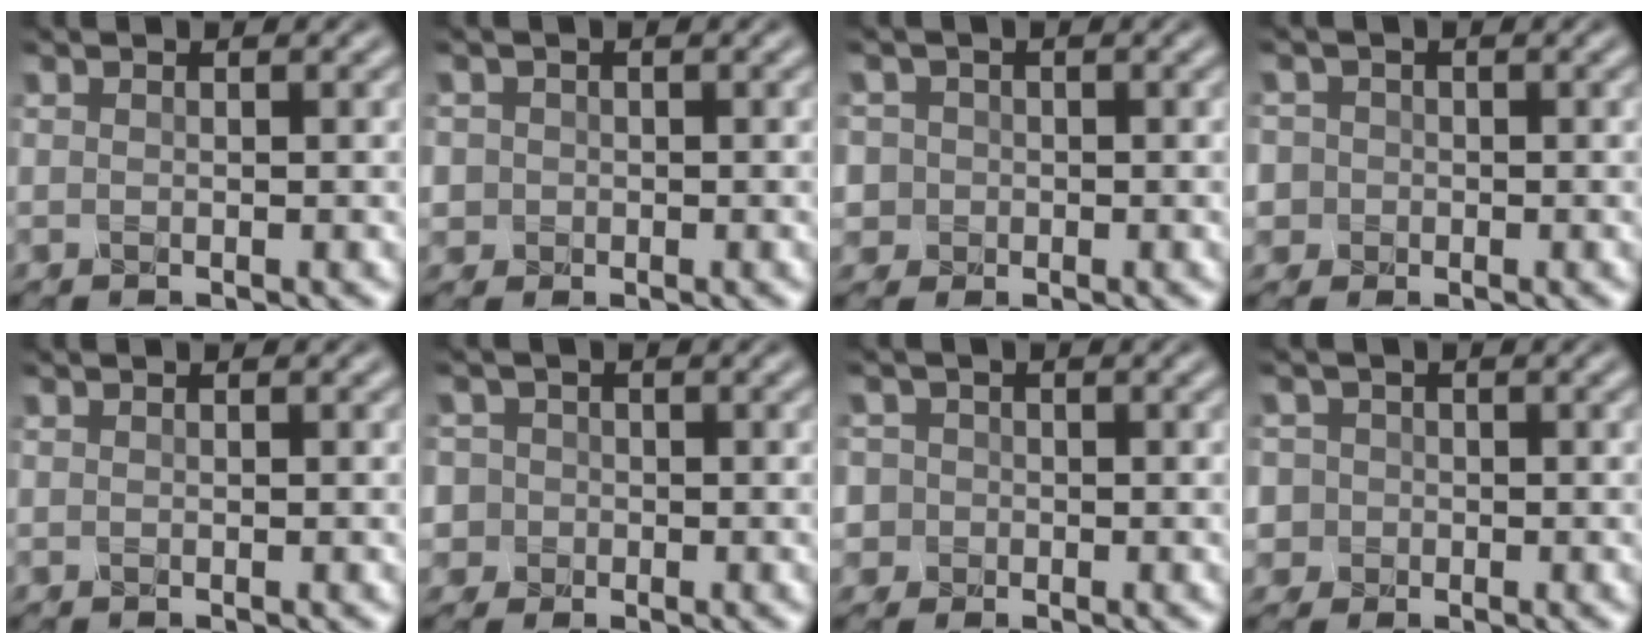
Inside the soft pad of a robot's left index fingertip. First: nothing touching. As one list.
[{"total": 1.9, "force": [0.2, 1.8, 0.4], "torque": [0.003, 0.005, -0.002]}, {"total": 4.1, "force": [0.3, 3.9, 1.1], "torque": [-0.015, 0.026, -0.014]}, {"total": 3.9, "force": [0.1, 3.7, 1.1], "torque": [-0.009, 0.024, -0.023]}, {"total": 0.0}, {"total": 5.1, "force": [-0.1, 4.9, 1.4], "torque": [-0.030, 0.027, -0.030]}, {"total": 4.4, "force": [0.0, 4.3, 1.2], "torque": [-0.019, 0.025, -0.027]}, {"total": 4.6, "force": [0.1, 4.4, 1.3], "torque": [-0.024, 0.026, -0.022]}]